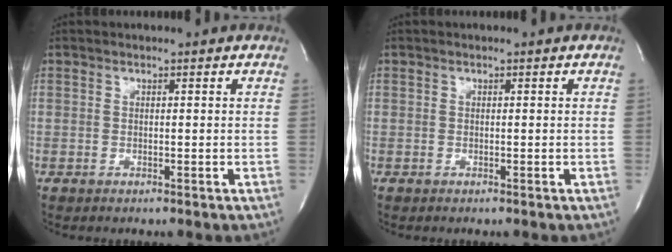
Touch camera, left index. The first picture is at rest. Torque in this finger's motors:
{"motor_torque": [0.00, 0.00, 0.00, 0.00]}